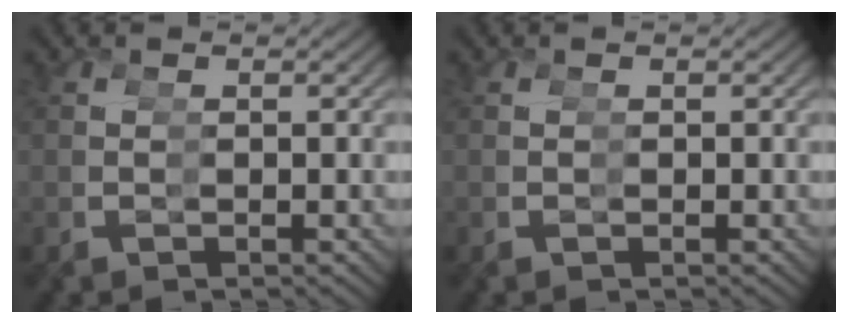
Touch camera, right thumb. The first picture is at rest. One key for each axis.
{"total": 0.0}